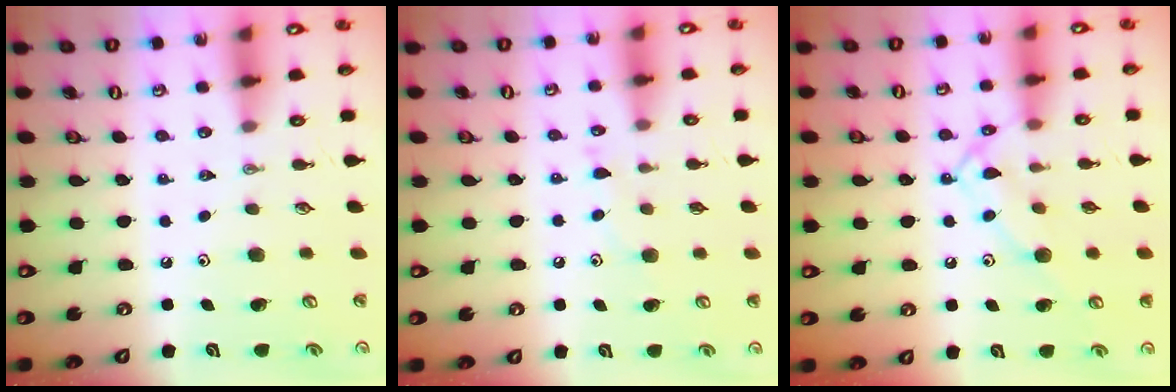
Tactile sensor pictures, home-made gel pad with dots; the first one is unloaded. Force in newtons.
{"total": 6.2, "press": 6.2, "slide": 0.5}
{"total": 12.2, "press": 12.2, "slide": 0.7}